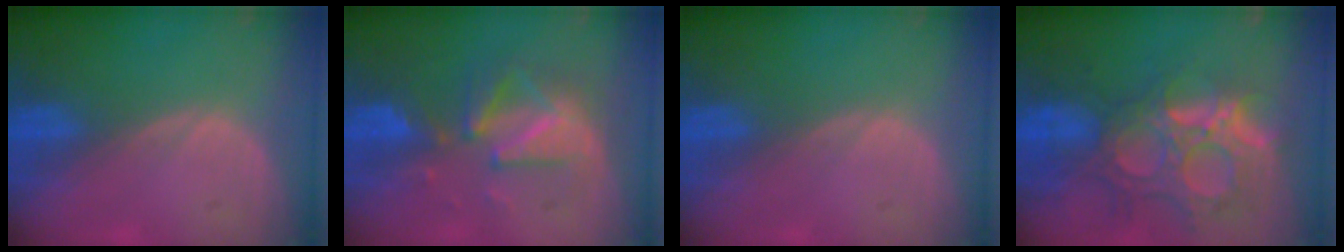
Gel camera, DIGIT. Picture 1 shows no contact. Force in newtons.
{"total": 8.0, "press": 8.0, "slide": 0.8}
{"total": 0.0}
{"total": 13.4, "press": 11.4, "slide": 7.0}